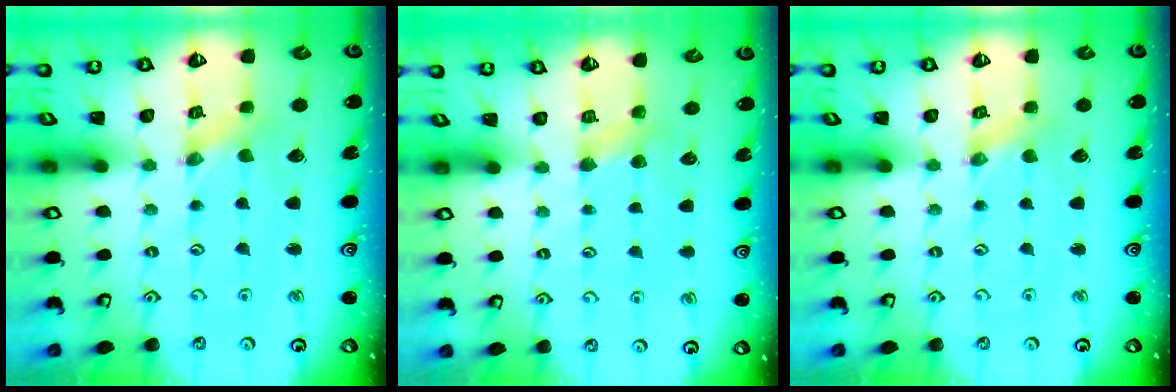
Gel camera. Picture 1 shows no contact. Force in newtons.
{"total": 5.0, "press": 5.0, "slide": 0.6}
{"total": 1.7, "press": 1.7, "slide": 0.3}